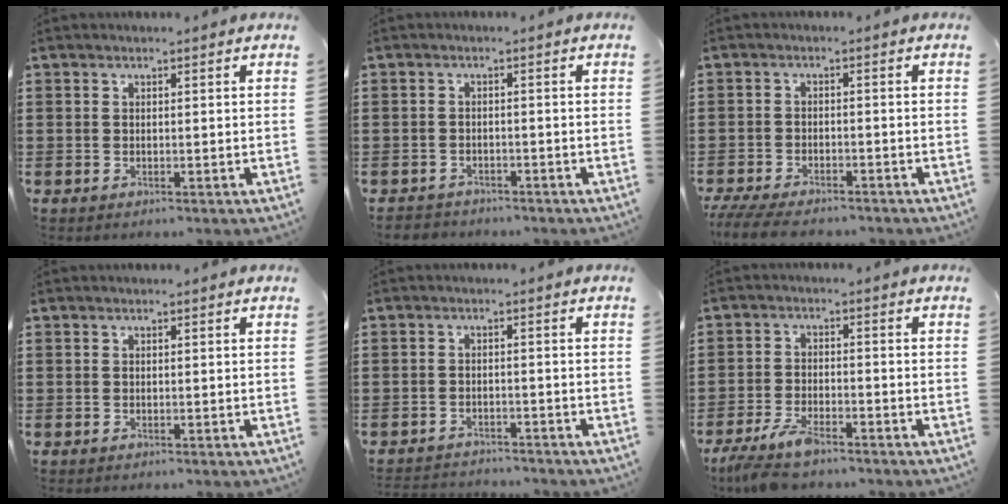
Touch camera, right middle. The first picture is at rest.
{"total": 1.6, "force": [-1.5, 0.4, -0.2], "torque": [-0.002, 0.002, -0.035]}
{"total": 4.2, "force": [-4.0, 0.6, 1.3], "torque": [-0.042, -0.008, -0.085]}
{"total": 0.0}
{"total": 2.3, "force": [-2.3, 0.2, -0.2], "torque": [-0.005, -0.003, -0.049]}
{"total": 5.2, "force": [-4.4, 0.9, 2.7], "torque": [-0.072, -0.011, -0.090]}